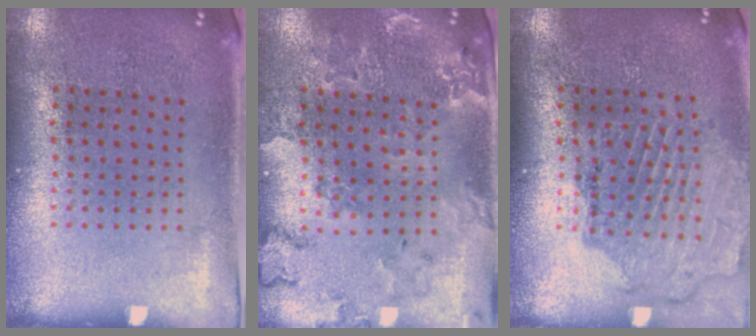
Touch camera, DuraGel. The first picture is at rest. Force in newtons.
{"total": 0.7, "press": 0.7, "slide": 0.2}
{"total": 1.6, "press": 1.6, "slide": 0.2}